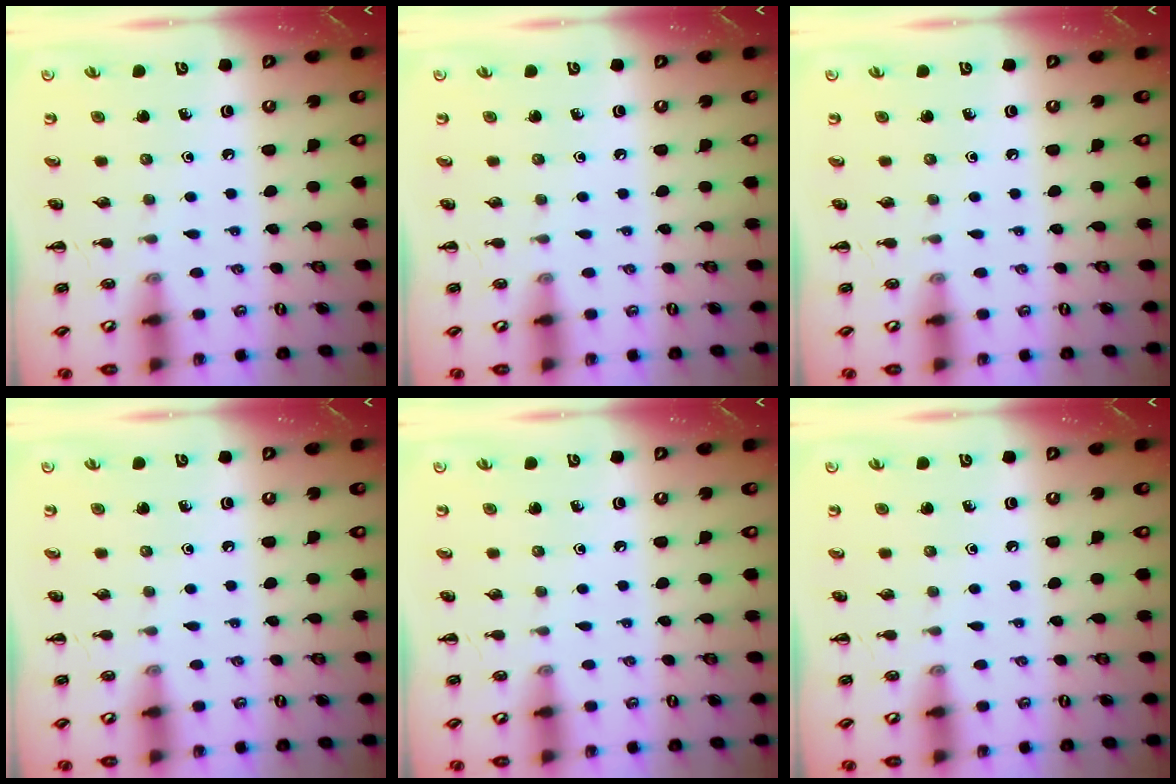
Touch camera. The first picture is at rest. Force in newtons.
{"total": 0.0}
{"total": 0.0}
{"total": 0.0}
{"total": 0.0}
{"total": 0.0}